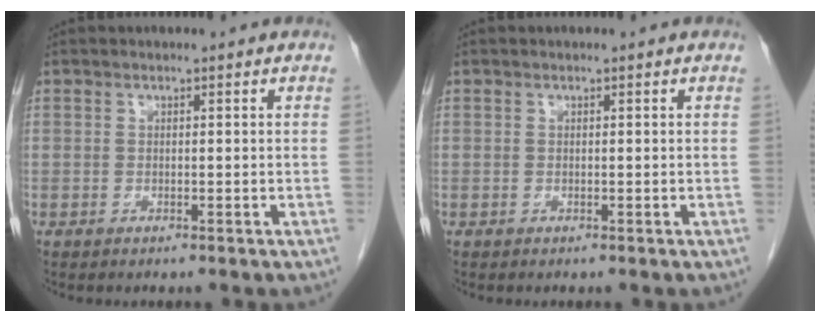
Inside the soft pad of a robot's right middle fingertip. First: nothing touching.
{"total": 0.0}